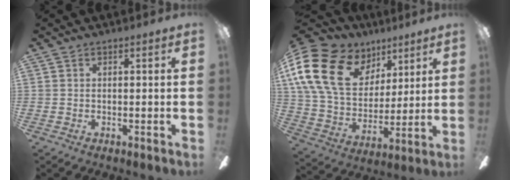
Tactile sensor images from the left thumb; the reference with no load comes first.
{"total": 23.2, "force": [10.4, 15.7, 13.5], "torque": [-0.279, -0.034, 0.190]}